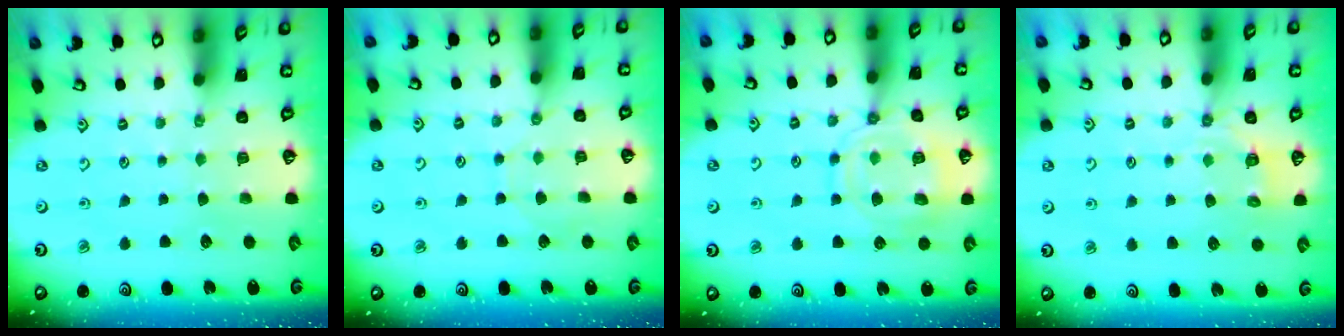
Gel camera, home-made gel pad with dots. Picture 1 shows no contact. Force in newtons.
{"total": 2.8, "press": 2.8, "slide": 0.4}
{"total": 13.5, "press": 13.5, "slide": 1.2}
{"total": 4.1, "press": 3.8, "slide": 1.5}